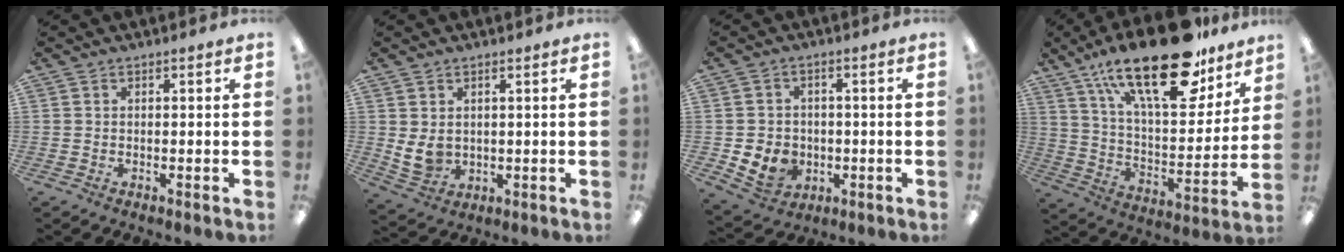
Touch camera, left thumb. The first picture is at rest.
{"total": 5.2, "force": [1.6, 4.1, 2.8], "torque": [-0.068, -0.011, 0.030]}
{"total": 7.4, "force": [-1.9, 6.6, 2.8], "torque": [-0.071, 0.014, -0.031]}
{"total": 27.2, "force": [17.8, 10.5, 17.7], "torque": [-0.277, -0.100, 0.299]}